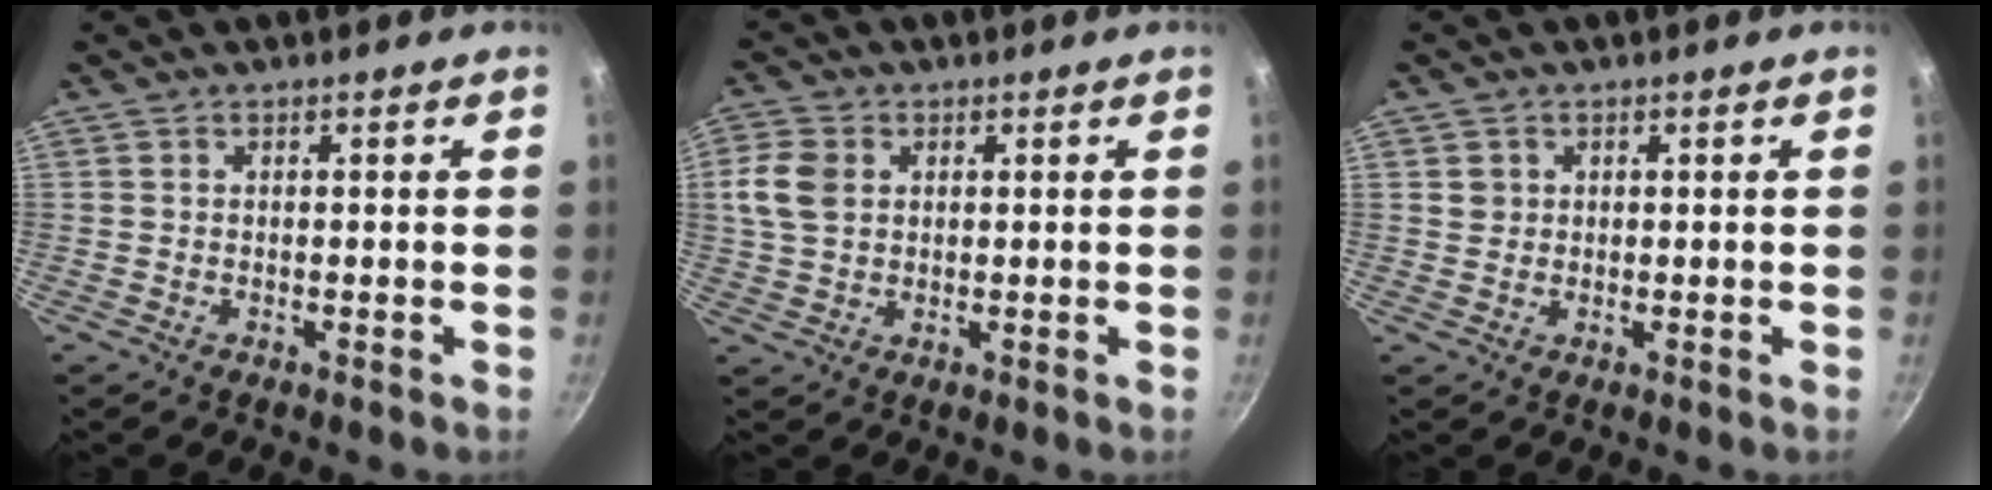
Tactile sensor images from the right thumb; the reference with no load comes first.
{"total": 6.9, "force": [1.5, 5.2, 4.3], "torque": [-0.079, 0.005, 0.028]}
{"total": 2.0, "force": [0.5, 1.9, 0.5], "torque": [0.002, 0.005, 0.008]}